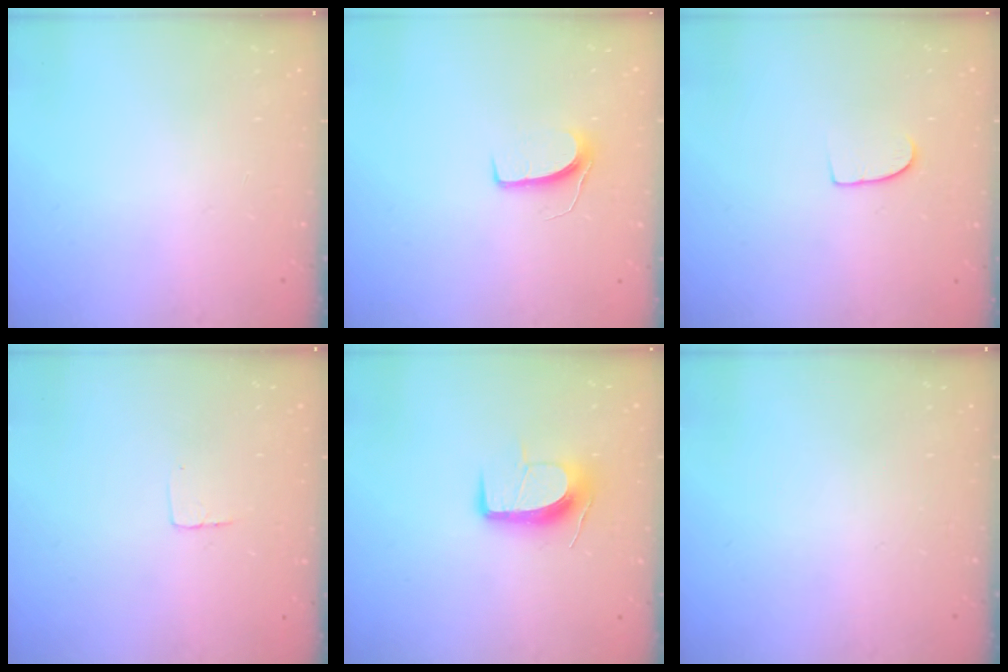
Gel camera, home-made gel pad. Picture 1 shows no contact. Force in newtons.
{"total": 6.6, "press": 6.6, "slide": 0.5}
{"total": 6.5, "press": 6.5, "slide": 0.5}
{"total": 2.9, "press": 2.9, "slide": 0.2}
{"total": 10.9, "press": 10.9, "slide": 0.2}
{"total": 0.0}